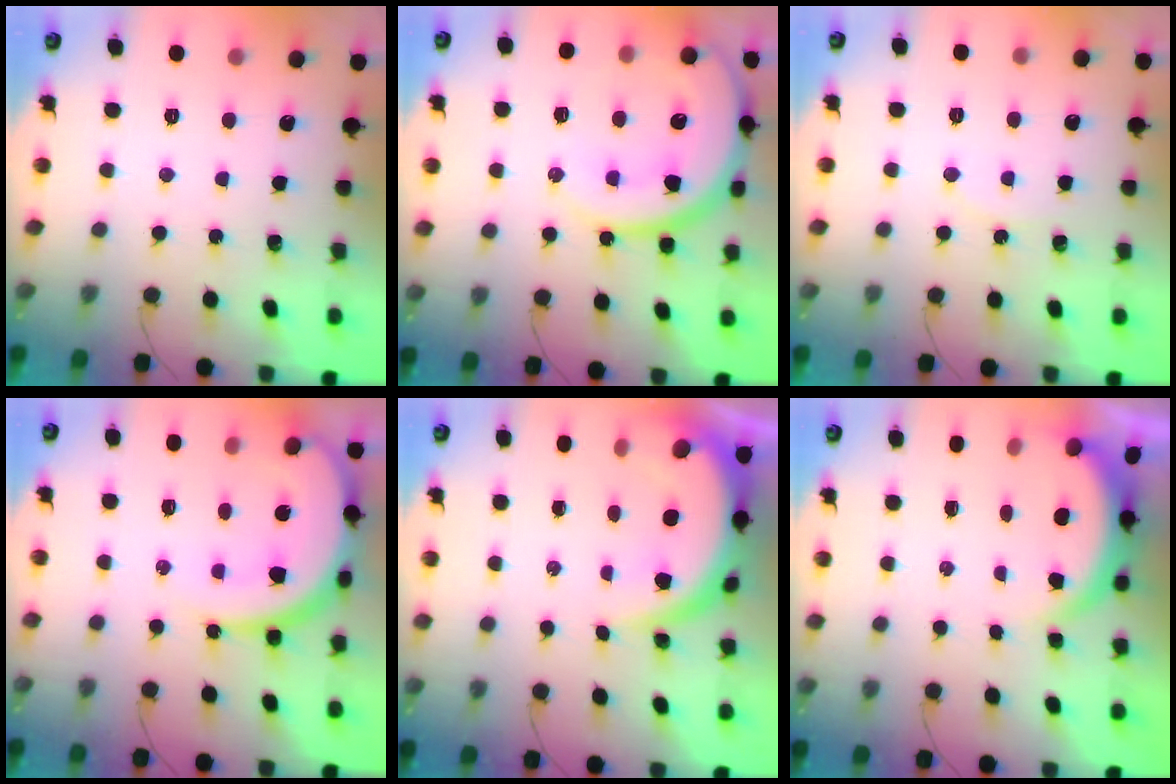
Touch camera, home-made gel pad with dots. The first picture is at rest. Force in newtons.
{"total": 18.4, "press": 18.1, "slide": 2.8}
{"total": 4.7, "press": 4.6, "slide": 0.6}
{"total": 15.3, "press": 15.2, "slide": 1.2}
{"total": 8.9, "press": 8.9, "slide": 0.7}
{"total": 5.0, "press": 5.0, "slide": 0.6}